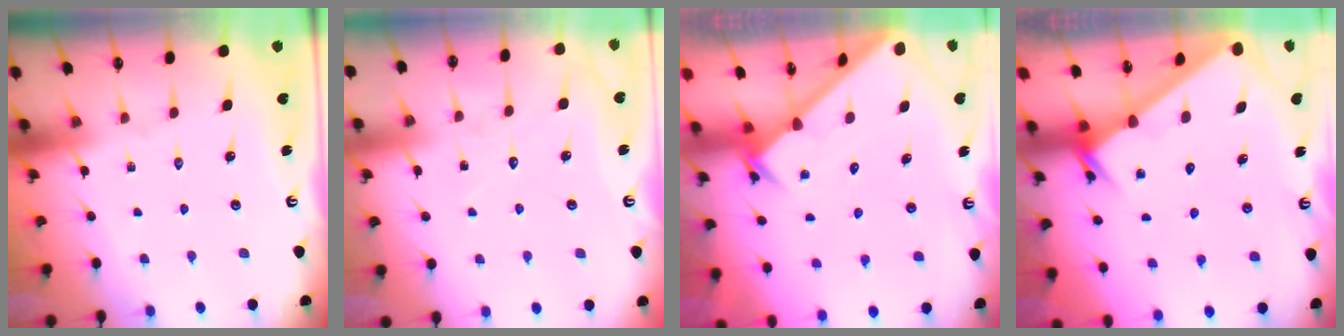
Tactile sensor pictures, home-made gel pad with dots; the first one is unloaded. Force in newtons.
{"total": 5.3, "press": 5.2, "slide": 0.6}
{"total": 2.6, "press": 2.6, "slide": 0.2}
{"total": 2.7, "press": 2.7, "slide": 0.3}